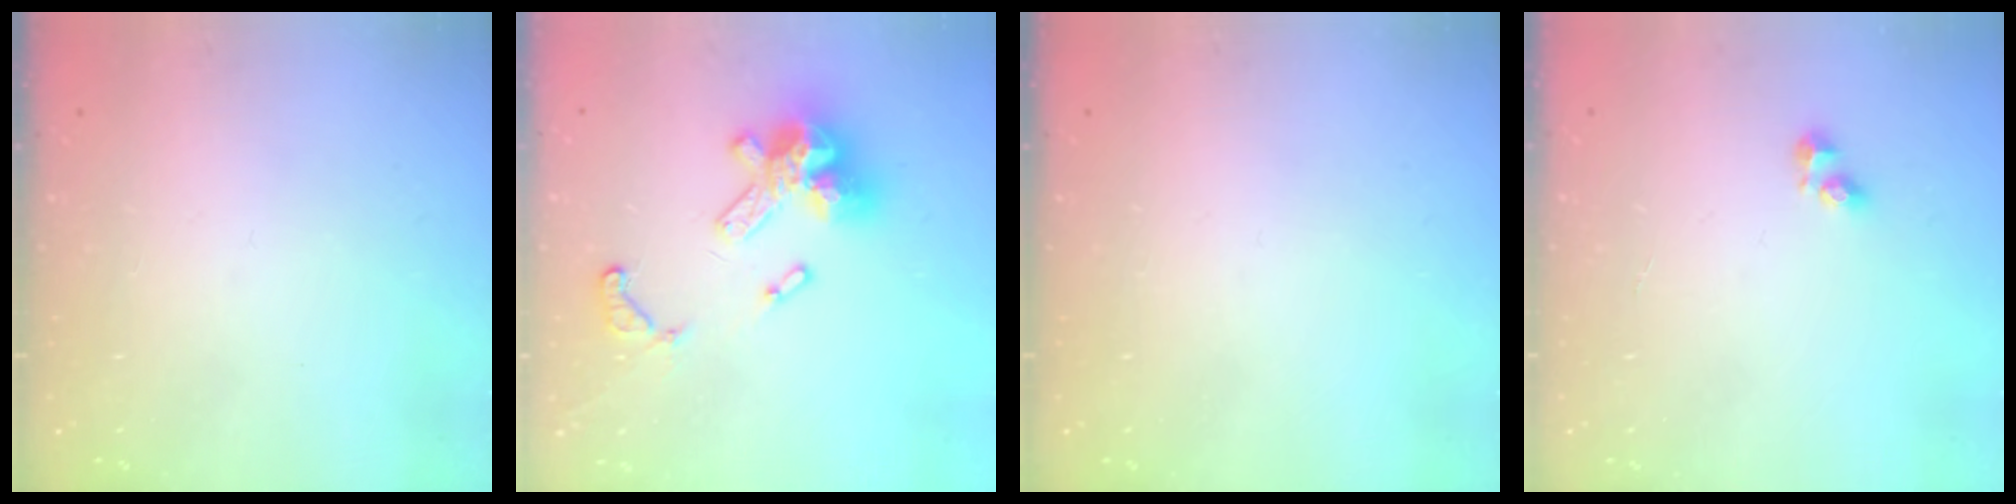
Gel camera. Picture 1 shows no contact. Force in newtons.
{"total": 15.1, "press": 15.1, "slide": 1.0}
{"total": 0.0}
{"total": 2.6, "press": 2.6, "slide": 0.2}